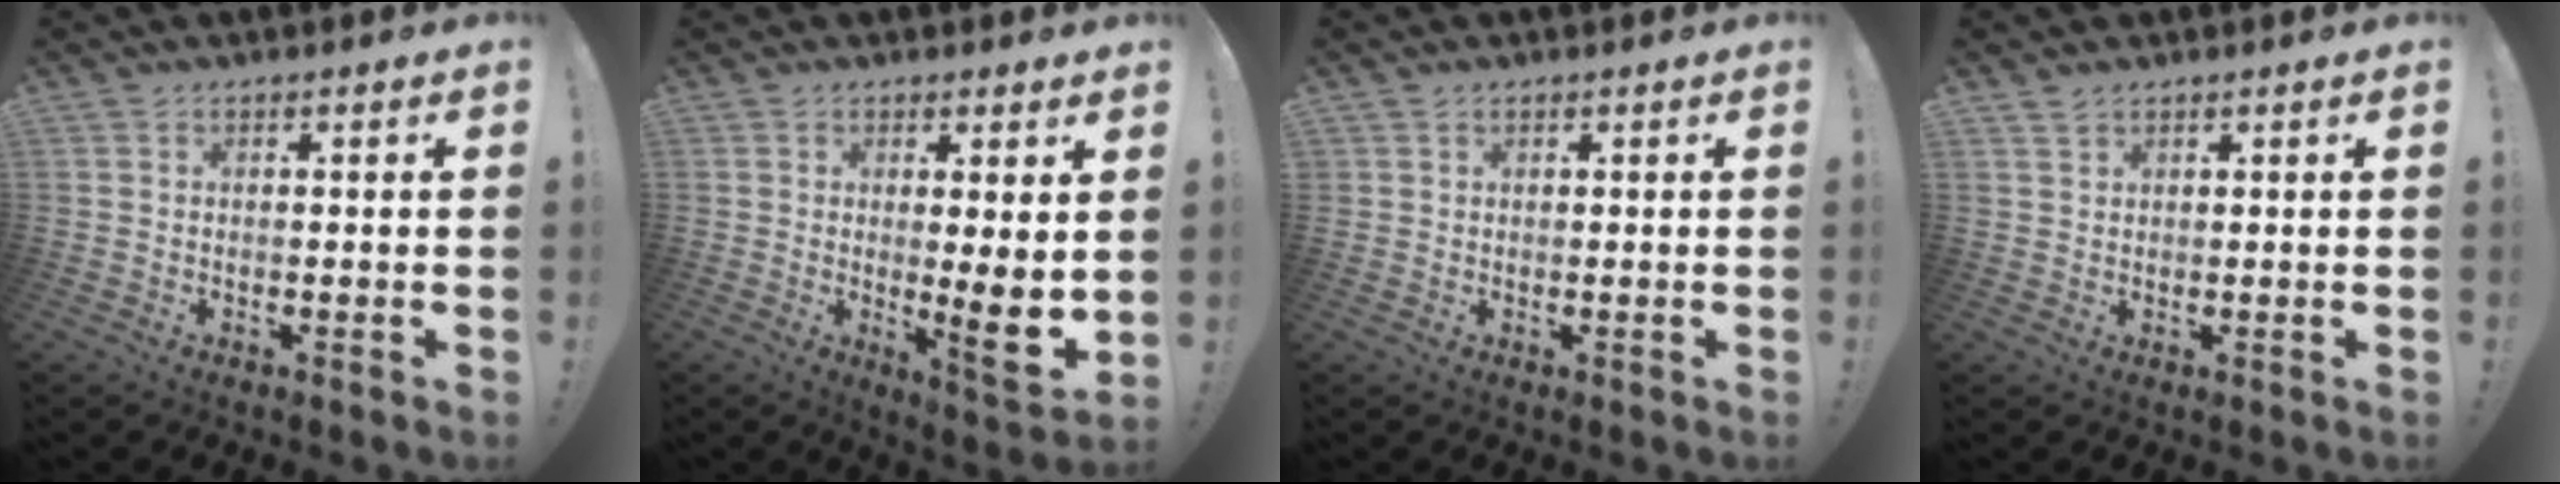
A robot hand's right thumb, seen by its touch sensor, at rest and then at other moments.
{"total": 8.9, "force": [0.4, 0.5, 8.9], "torque": [-0.104, -0.032, 0.006]}
{"total": 1.0, "force": [0.7, 0.6, 0.2], "torque": [0.004, -0.002, 0.012]}
{"total": 2.2, "force": [2.0, 0.6, 0.9], "torque": [-0.003, -0.016, 0.034]}